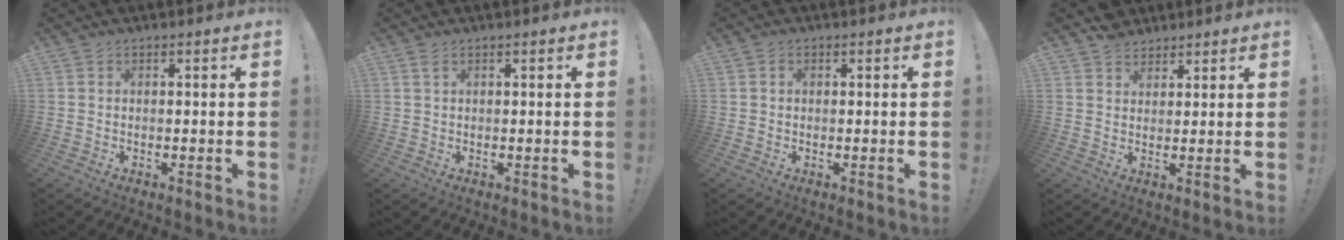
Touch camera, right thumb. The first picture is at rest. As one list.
[{"total": 1.3, "force": [0.7, 0.4, 1.0], "torque": [-0.016, 0.000, 0.010]}, {"total": 0.7, "force": [-0.2, 0.6, 0.3], "torque": [-0.007, 0.003, -0.004]}, {"total": 4.7, "force": [3.6, 3.0, 0.3], "torque": [0.003, -0.019, 0.066]}]